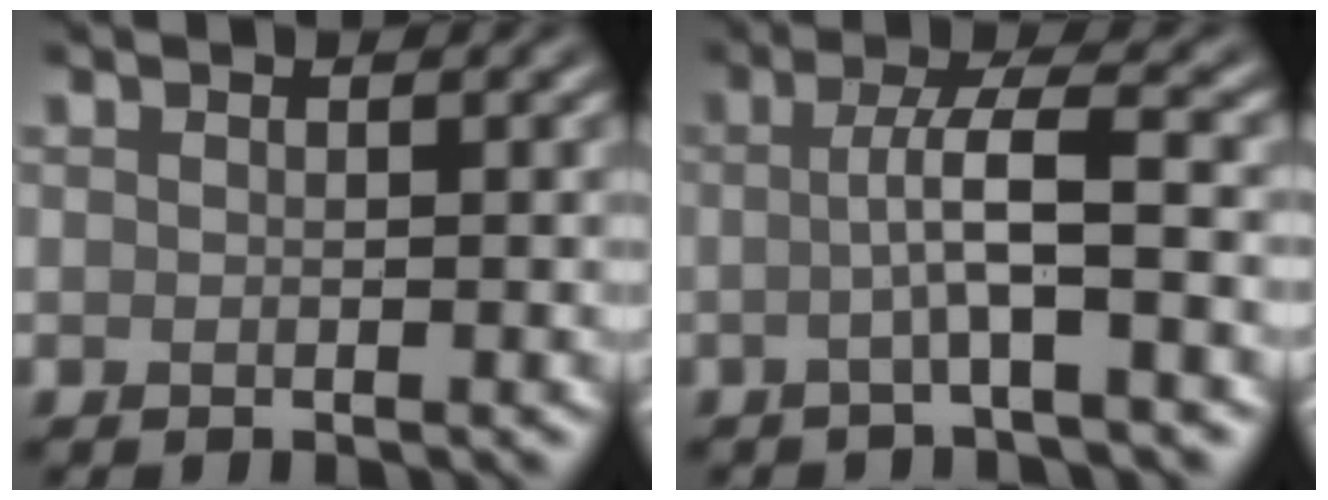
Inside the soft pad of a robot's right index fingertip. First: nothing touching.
{"total": 4.2, "force": [-0.6, 0.5, 4.1], "torque": [-0.070, 0.006, -0.016]}